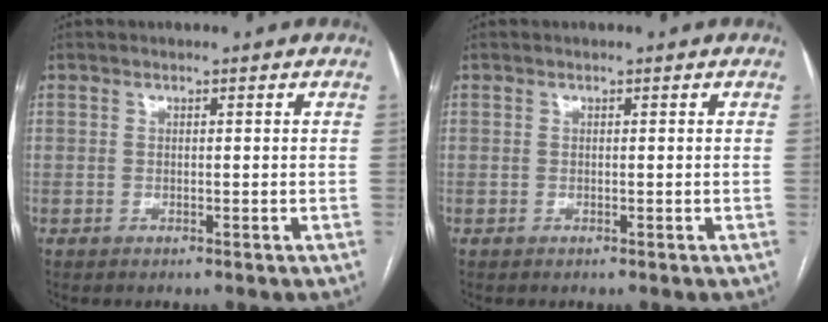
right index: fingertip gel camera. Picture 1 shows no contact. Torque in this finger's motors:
{"motor_torque": [0.00, 0.00, -0.01, 0.00]}